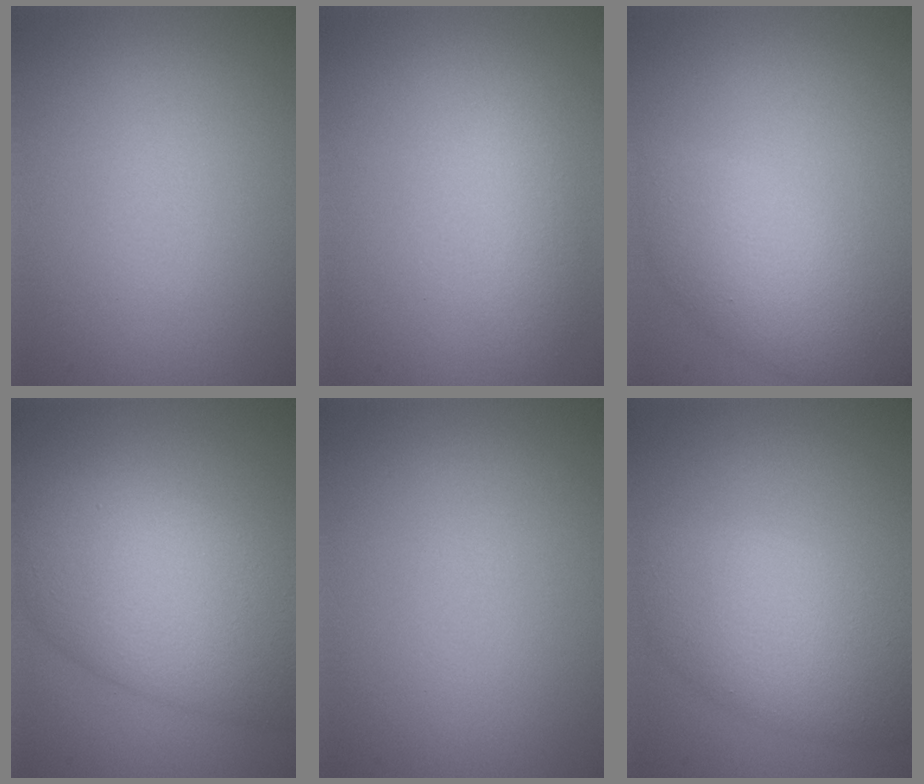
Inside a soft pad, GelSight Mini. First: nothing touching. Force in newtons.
{"total": 2.1, "press": 2.1, "slide": 0.1}
{"total": 5.1, "press": 5.1, "slide": 0.2}
{"total": 10.8, "press": 10.8, "slide": 0.4}
{"total": 0.0}
{"total": 6.6, "press": 6.6, "slide": 0.2}